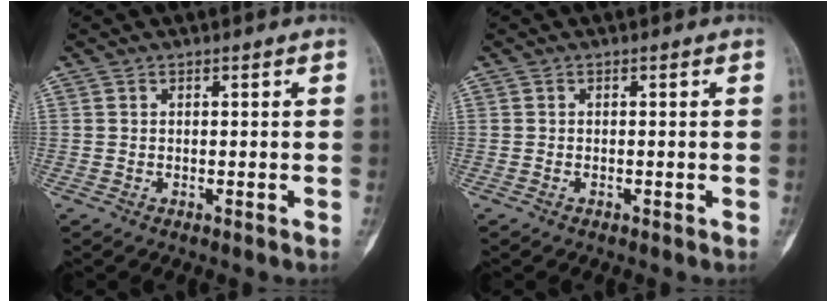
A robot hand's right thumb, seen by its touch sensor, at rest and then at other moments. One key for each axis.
{"total": 0.0}